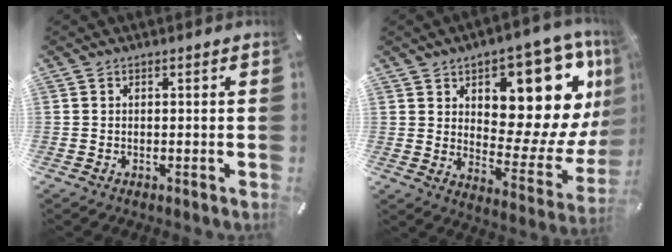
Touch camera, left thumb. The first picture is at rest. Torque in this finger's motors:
{"motor_torque": [2.47, 2.54, 1.44, -1.33, 0.51]}